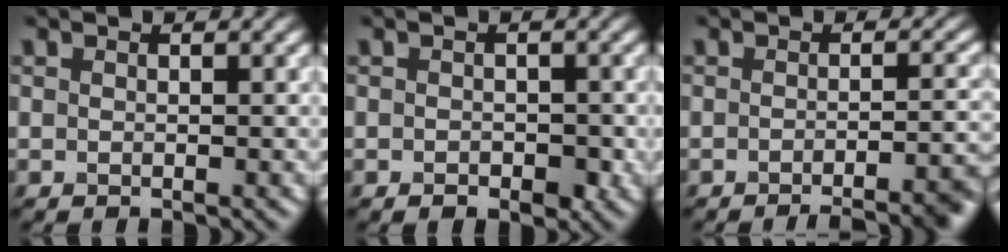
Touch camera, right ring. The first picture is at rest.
{"total": 1.7, "force": [-0.6, 1.2, 1.1], "torque": [-0.014, -0.005, -0.012]}
{"total": 5.4, "force": [-3.7, 1.3, 3.7], "torque": [-0.030, 0.005, -0.044]}